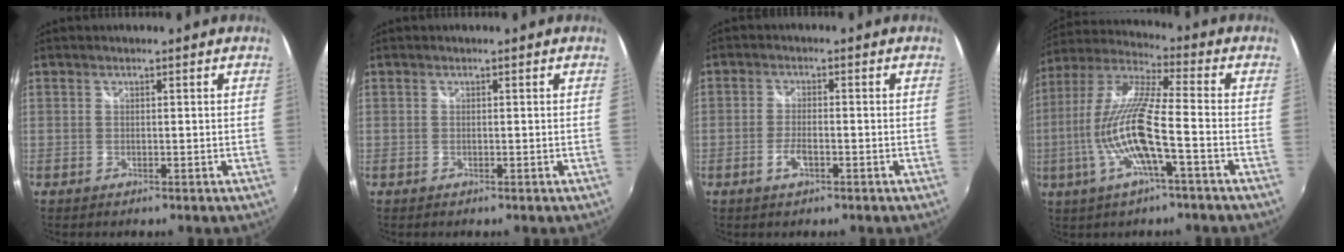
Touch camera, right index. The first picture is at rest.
{"total": 0.0}
{"total": 3.3, "force": [-1.6, 1.2, 2.7], "torque": [-0.060, -0.001, -0.032]}
{"total": 14.9, "force": [-4.4, 1.7, 14.1], "torque": [-0.267, -0.012, -0.083]}